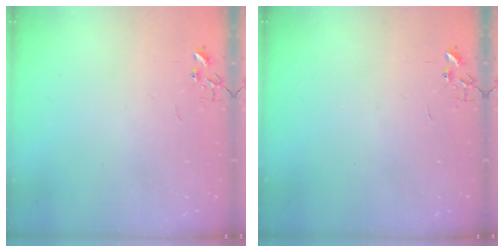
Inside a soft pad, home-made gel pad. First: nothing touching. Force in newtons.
{"total": 0.0}